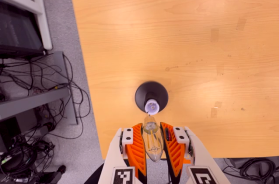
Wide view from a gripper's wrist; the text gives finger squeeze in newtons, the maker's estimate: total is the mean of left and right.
{"total": 22.8, "left": 24.0, "right": 21.7}